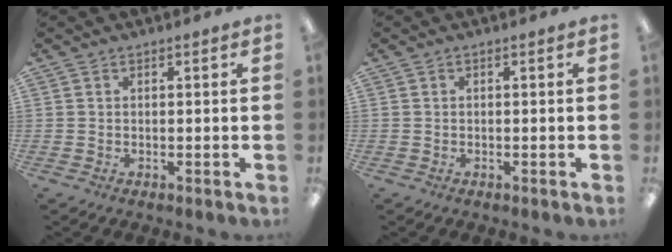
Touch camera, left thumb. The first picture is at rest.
{"total": 0.0}